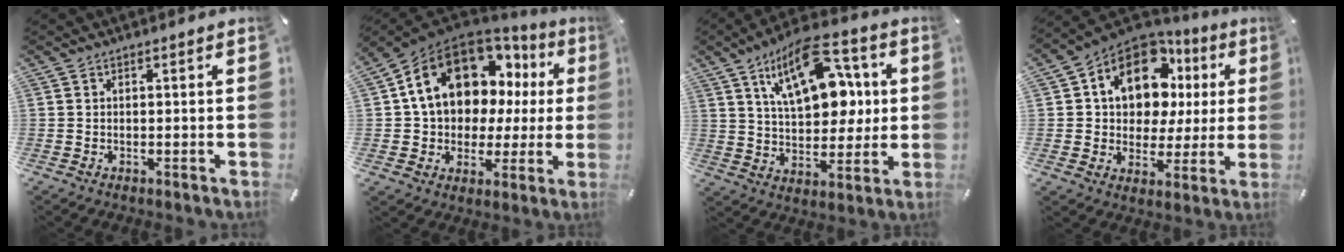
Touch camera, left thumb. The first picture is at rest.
{"total": 18.1, "force": [6.9, 13.3, 10.1], "torque": [-0.177, -0.035, 0.129]}
{"total": 19.8, "force": [8.3, 11.0, 14.2], "torque": [-0.234, -0.026, 0.140]}
{"total": 13.8, "force": [6.3, 10.2, 6.9], "torque": [-0.118, -0.035, 0.116]}